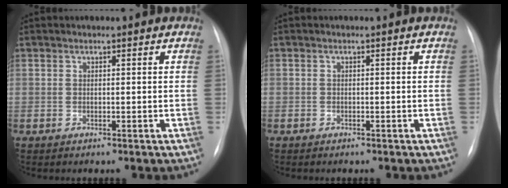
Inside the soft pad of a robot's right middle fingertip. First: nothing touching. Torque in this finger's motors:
{"motor_torque": [0.89, -0.87, -0.71, -0.21]}